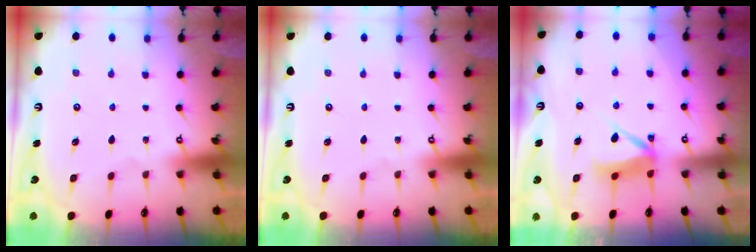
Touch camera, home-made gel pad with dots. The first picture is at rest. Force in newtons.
{"total": 0.0}
{"total": 7.3, "press": 7.3, "slide": 0.7}